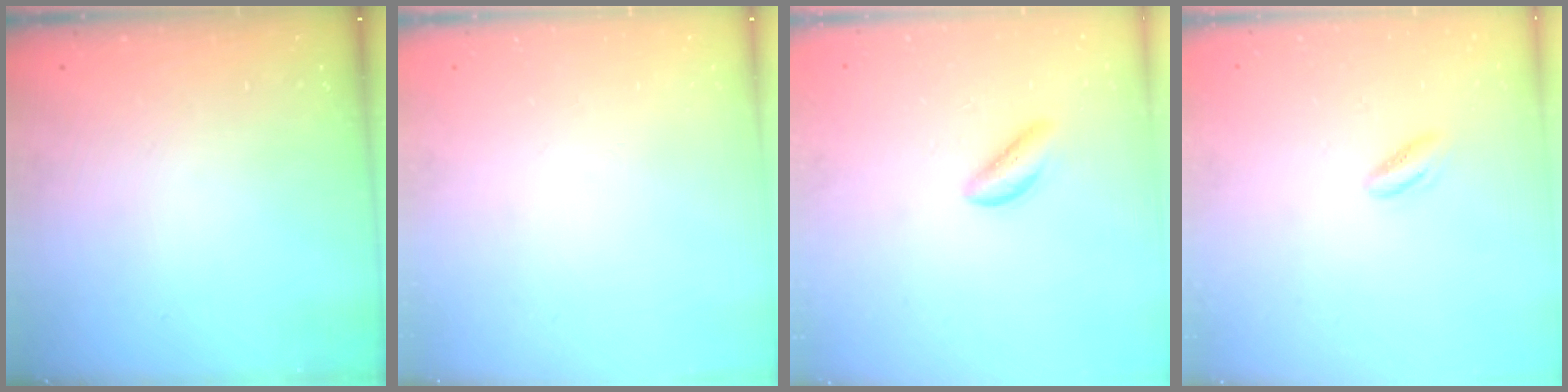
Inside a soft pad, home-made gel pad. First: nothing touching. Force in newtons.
{"total": 0.0}
{"total": 1.4, "press": 1.4, "slide": 0.4}
{"total": 3.5, "press": 3.4, "slide": 0.9}